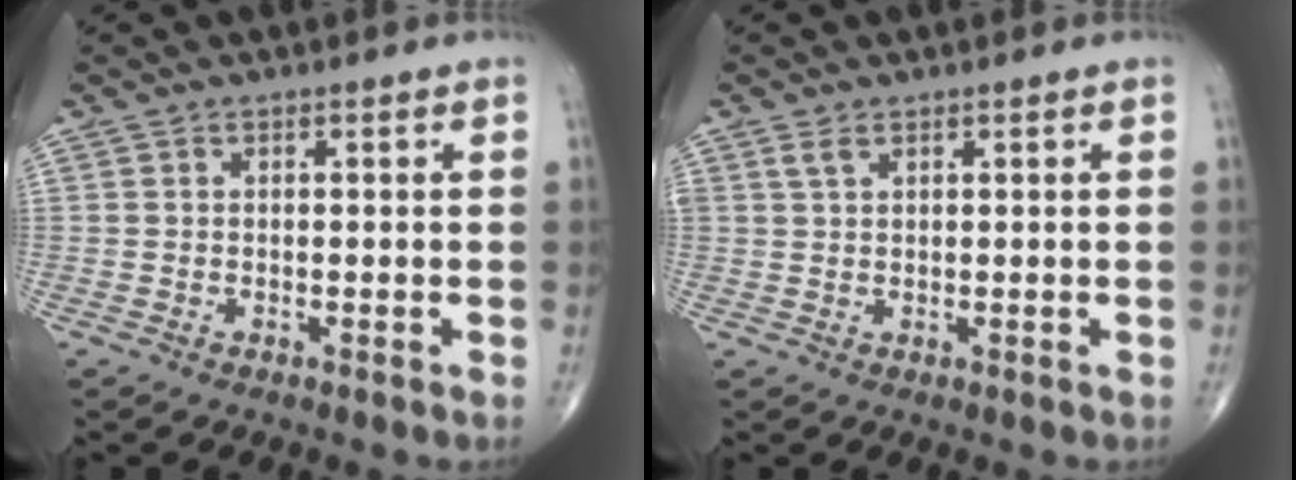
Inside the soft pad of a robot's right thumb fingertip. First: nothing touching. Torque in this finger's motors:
{"motor_torque": [0.23, 0.29, 0.36, 0.30, 0.01]}